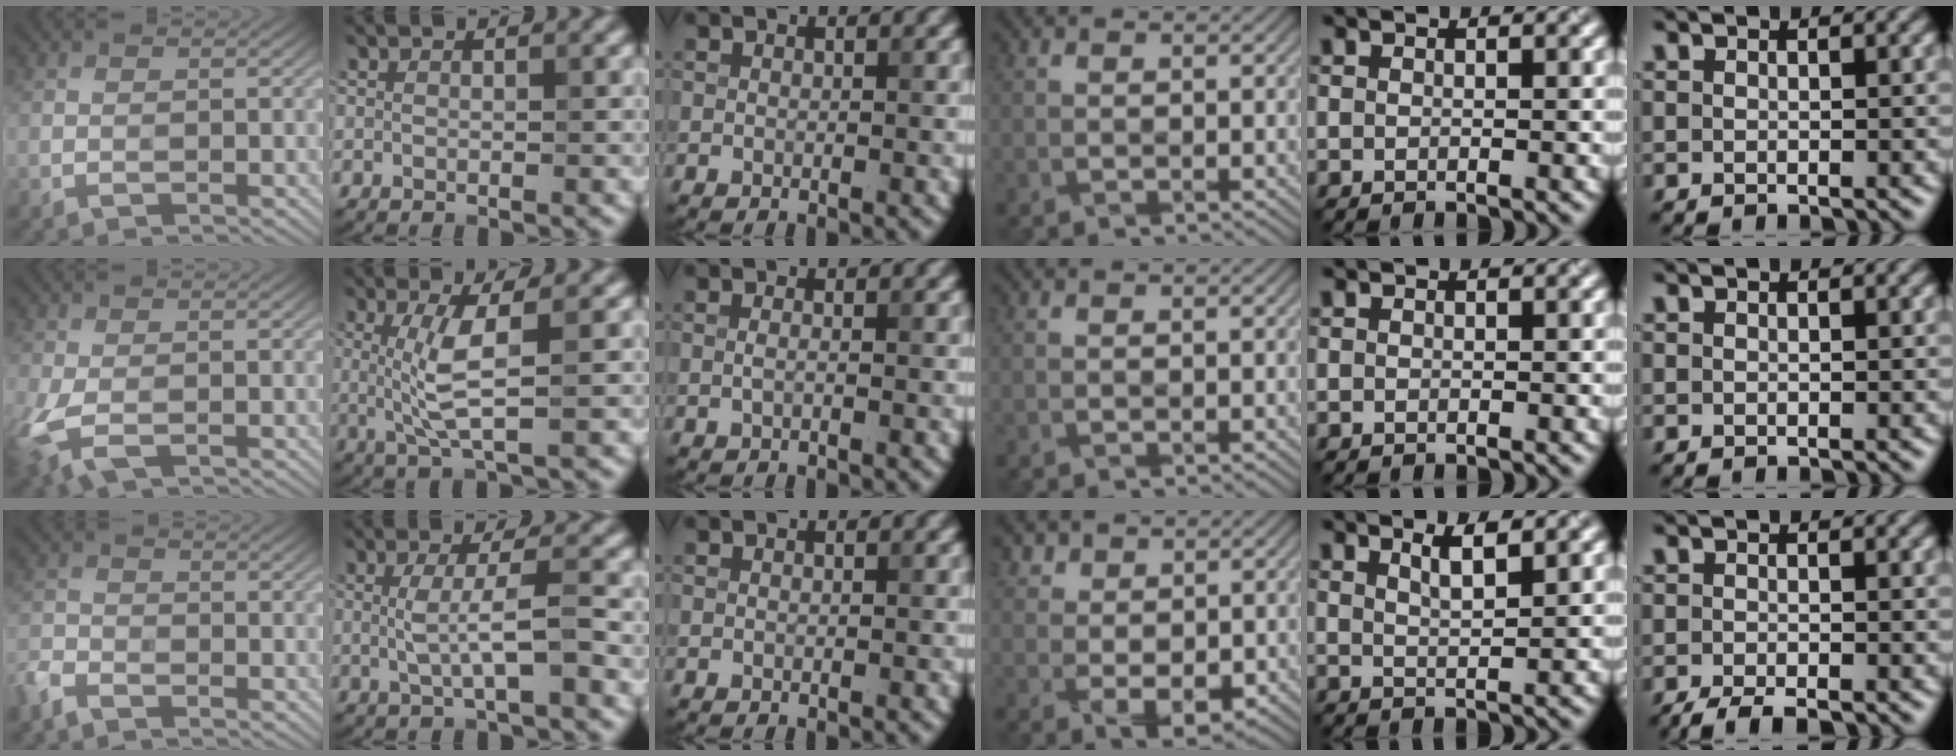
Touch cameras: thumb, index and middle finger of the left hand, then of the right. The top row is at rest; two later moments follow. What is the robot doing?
{"motion": "wrap", "object": "bandage"}